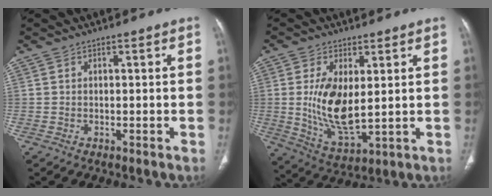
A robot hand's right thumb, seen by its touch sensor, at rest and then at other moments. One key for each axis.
{"total": 11.2, "fx": 1.2, "fy": 5.1, "fz": 9.9, "tx": -0.188, "ty": -0.025, "tz": 0.037}